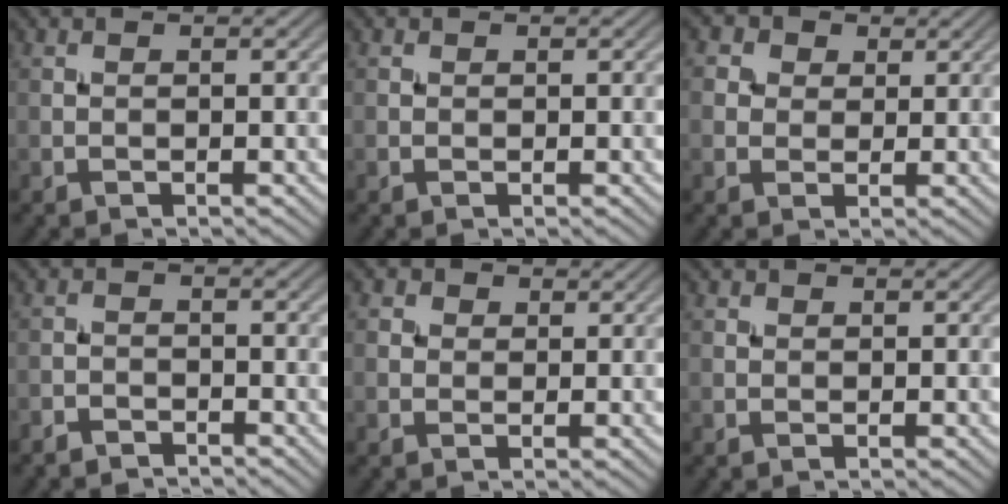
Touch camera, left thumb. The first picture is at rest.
{"total": 0.5, "force": [0.1, 0.5, 0.1], "torque": [0.003, -0.003, 0.000]}
{"total": 4.7, "force": [2.1, 3.8, 1.8], "torque": [-0.068, -0.004, 0.028]}
{"total": 2.6, "force": [-2.5, 0.7, 0.5], "torque": [-0.006, -0.003, -0.051]}
{"total": 2.4, "force": [0.9, 2.1, 0.8], "torque": [-0.023, 0.002, 0.005]}
{"total": 0.8, "force": [0.3, 0.7, 0.2], "torque": [0.000, -0.001, 0.003]}